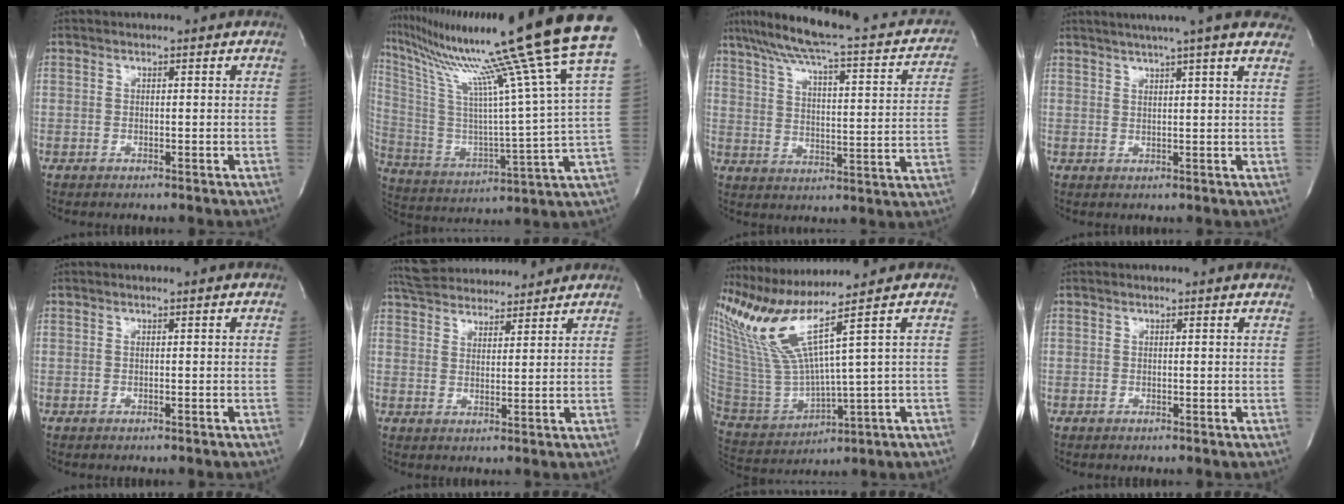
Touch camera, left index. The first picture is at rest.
{"total": 27.6, "force": [22.4, -4.1, 15.5], "torque": [-0.280, -0.066, 0.339]}
{"total": 25.2, "force": [20.0, 4.6, 14.6], "torque": [-0.222, 0.011, 0.253]}
{"total": 17.1, "force": [14.3, 0.8, 9.3], "torque": [-0.145, 0.028, 0.173]}
{"total": 0.5, "force": [-0.4, -0.1, 0.4], "torque": [-0.002, 0.004, -0.003]}
{"total": 11.0, "force": [10.1, 2.7, 3.2], "torque": [-0.049, 0.031, 0.154]}
{"total": 11.9, "force": [8.1, -3.0, 8.2], "torque": [-0.178, -0.017, 0.175]}
{"total": 1.0, "force": [1.0, 0.2, 0.1], "torque": [-0.009, -0.004, 0.001]}